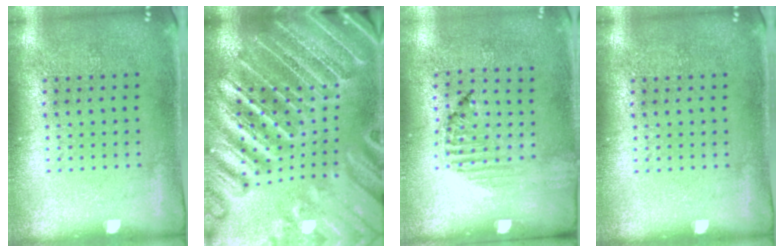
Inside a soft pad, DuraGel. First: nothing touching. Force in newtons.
{"total": 4.3, "press": 4.1, "slide": 1.4}
{"total": 1.2, "press": 1.2, "slide": 0.4}
{"total": 0.0}